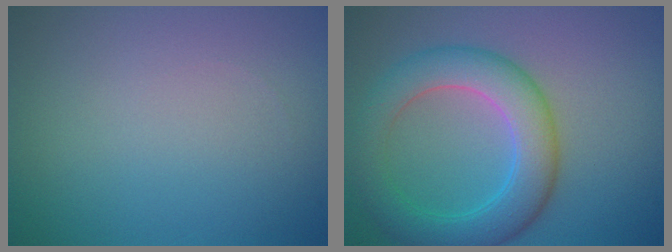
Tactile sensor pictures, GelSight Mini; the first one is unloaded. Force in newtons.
{"total": 6.3, "press": 6.3, "slide": 0.3}